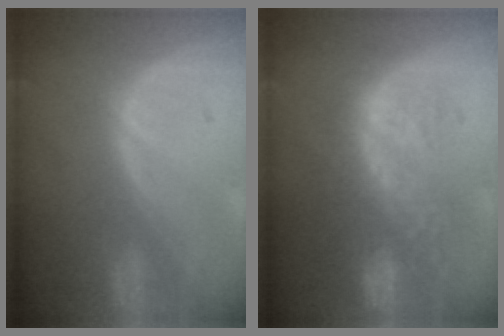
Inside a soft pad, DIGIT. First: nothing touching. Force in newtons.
{"total": 11.0, "press": 9.5, "slide": 5.4}